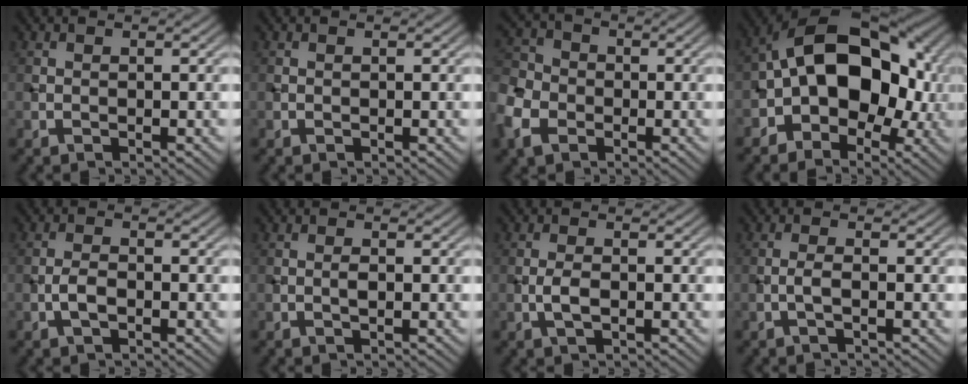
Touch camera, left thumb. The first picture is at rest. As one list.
[{"total": 0.0}, {"total": 7.5, "force": [-3.6, 5.5, 3.7], "torque": [-0.108, -0.008, -0.090]}, {"total": 14.4, "force": [-1.6, 9.7, 10.5], "torque": [-0.144, 0.021, -0.044]}, {"total": 2.3, "force": [-0.9, 1.1, 1.8], "torque": [-0.035, 0.004, -0.021]}, {"total": 1.0, "force": [-0.1, 0.3, 0.9], "torque": [-0.016, 0.001, -0.002]}, {"total": 2.1, "force": [-0.5, 0.8, 1.8], "torque": [-0.039, 0.002, -0.012]}, {"total": 1.5, "force": [-0.5, 0.3, 1.4], "torque": [-0.029, 0.007, -0.012]}]